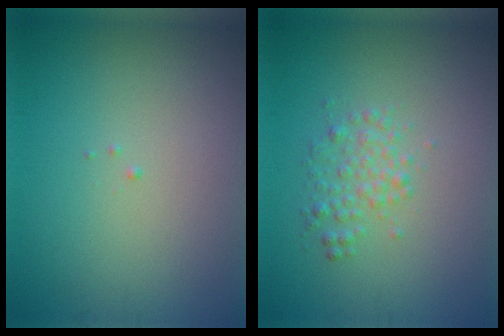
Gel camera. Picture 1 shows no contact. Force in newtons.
{"total": 2.0, "press": 2.0, "slide": 0.1}